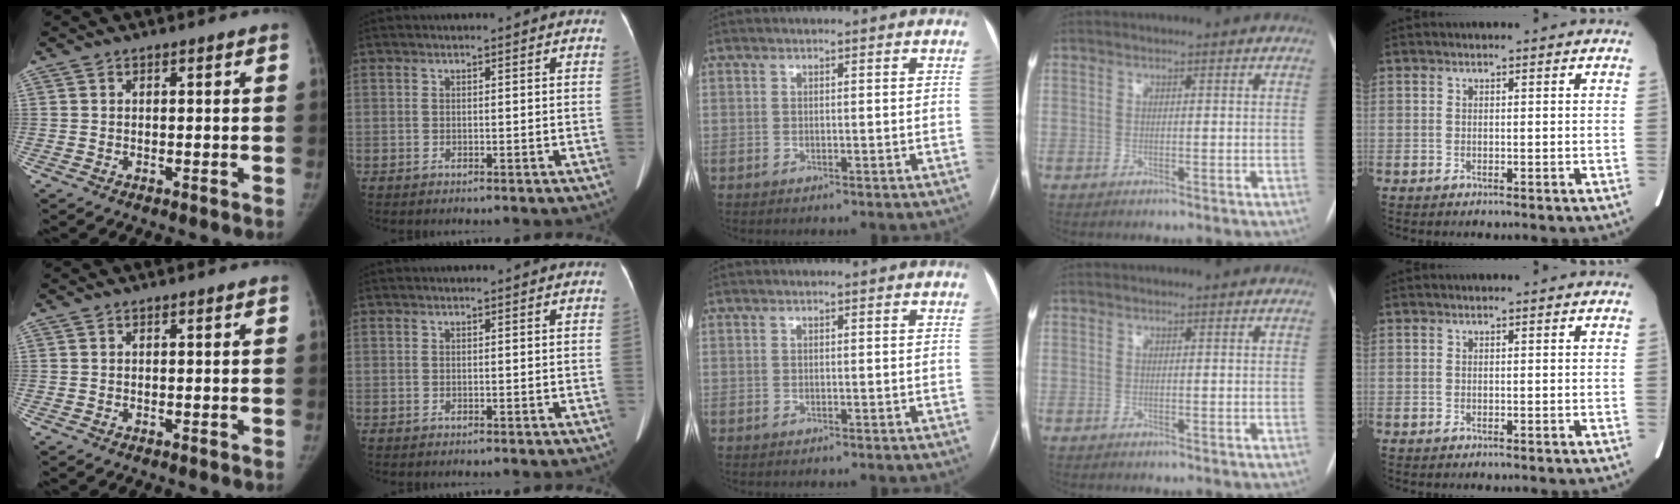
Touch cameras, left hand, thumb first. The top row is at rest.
{}